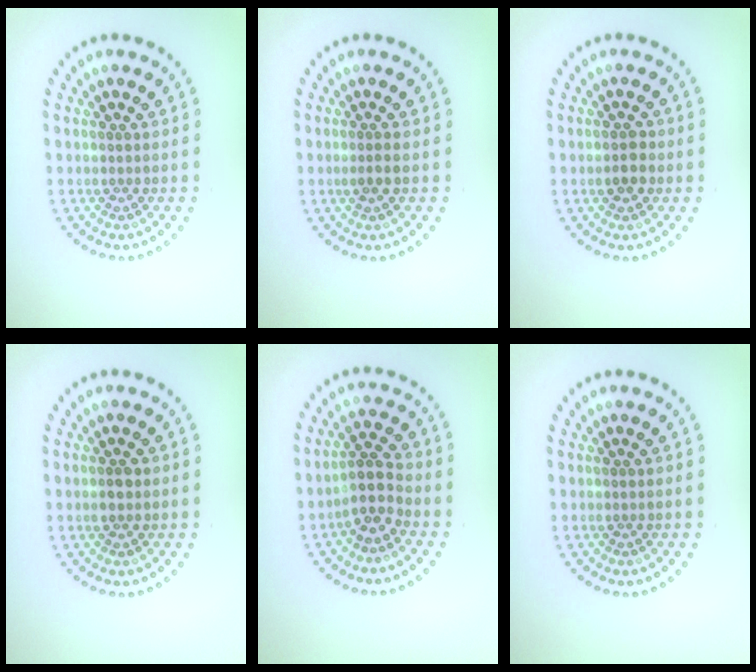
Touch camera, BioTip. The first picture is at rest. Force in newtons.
{"total": 0.8, "press": 0.6, "slide": 0.5}
{"total": 1.7, "press": 1.7, "slide": 0.2}
{"total": 0.9, "press": 0.9, "slide": 0.0}
{"total": 2.8, "press": 2.3, "slide": 1.7}
{"total": 0.0}